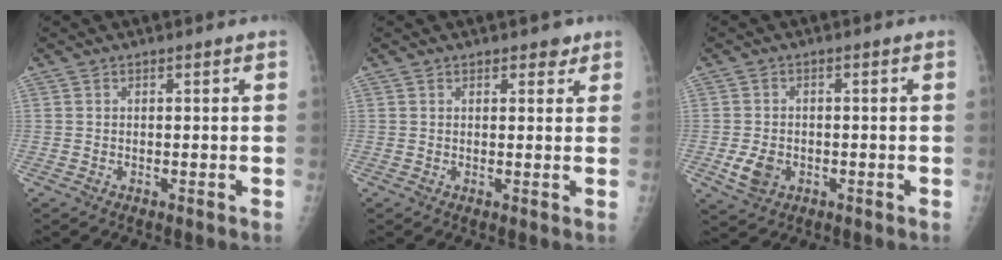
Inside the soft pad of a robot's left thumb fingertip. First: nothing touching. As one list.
[{"total": 2.2, "force": [1.5, 1.3, 0.9], "torque": [0.007, -0.006, 0.015]}, {"total": 4.8, "force": [-1.5, 3.6, 2.8], "torque": [-0.049, 0.002, -0.022]}]